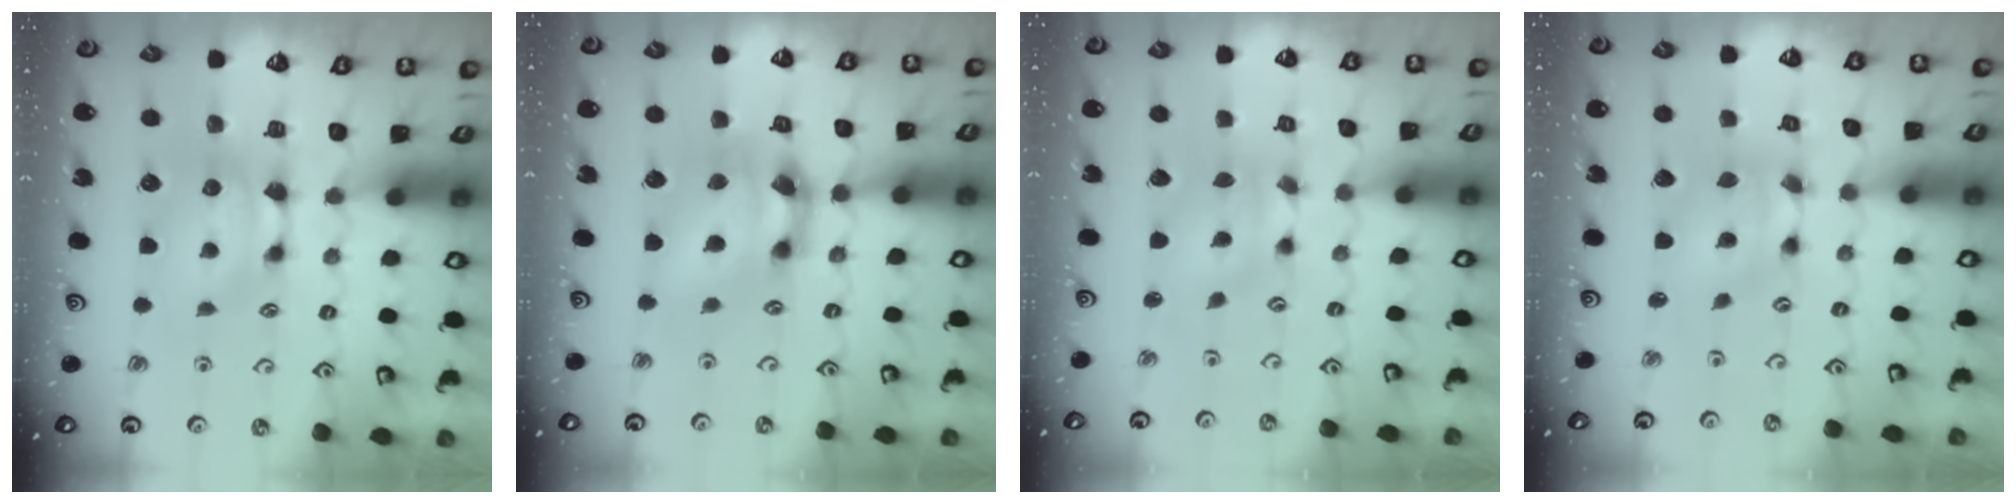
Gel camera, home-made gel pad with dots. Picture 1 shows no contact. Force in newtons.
{"total": 5.8, "press": 5.4, "slide": 2.1}
{"total": 1.7, "press": 1.0, "slide": 1.4}
{"total": 4.3, "press": 3.9, "slide": 1.8}